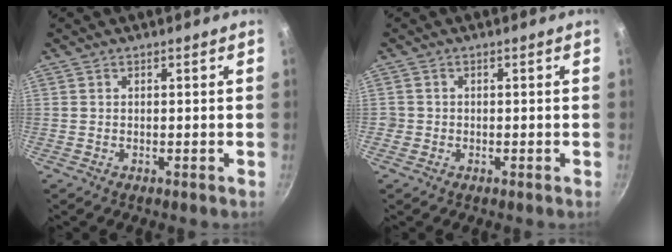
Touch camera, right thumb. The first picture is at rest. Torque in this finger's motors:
{"motor_torque": [0.19, 0.13, 0.29, 0.19, -0.02]}